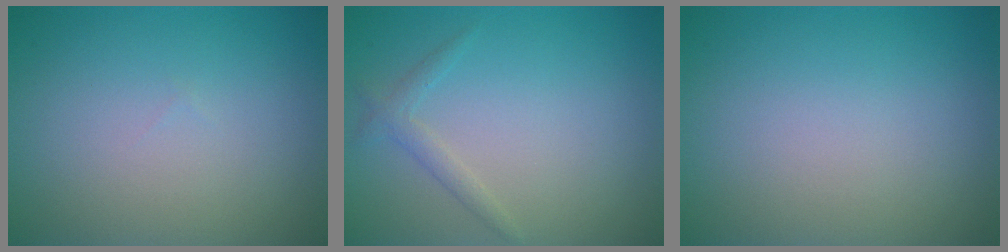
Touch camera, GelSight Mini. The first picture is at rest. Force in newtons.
{"total": 1.3, "press": 1.3, "slide": 0.1}
{"total": 0.0}